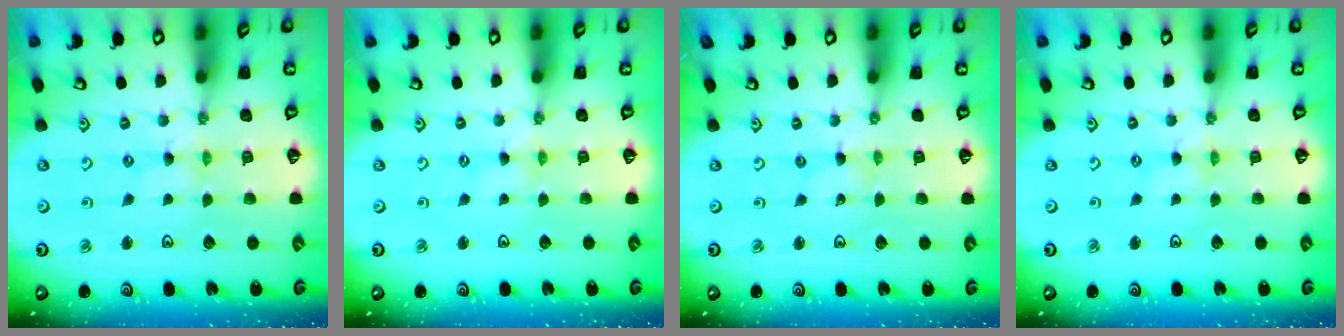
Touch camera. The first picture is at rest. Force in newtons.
{"total": 0.0}
{"total": 0.0}
{"total": 0.0}